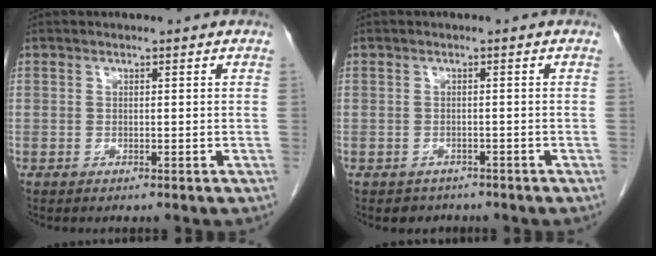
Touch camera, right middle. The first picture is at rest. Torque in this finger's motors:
{"motor_torque": [0.27, -0.12, -0.01, 0.00]}